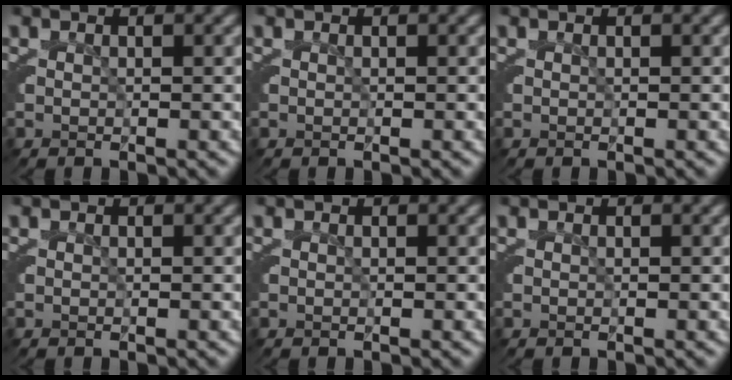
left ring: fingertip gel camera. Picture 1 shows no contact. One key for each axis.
{"total": 0.0}
{"total": 0.0}
{"total": 0.0}
{"total": 0.0}
{"total": 0.0}